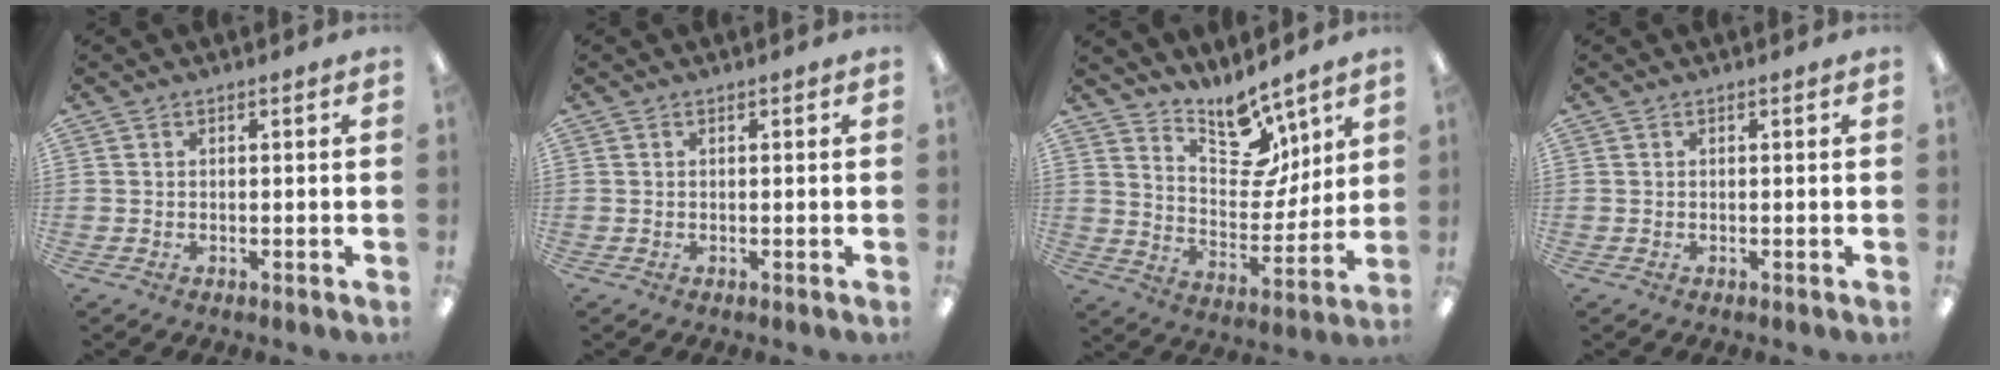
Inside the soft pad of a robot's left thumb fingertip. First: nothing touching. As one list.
[{"total": 0.0}, {"total": 13.3, "force": [10.5, 6.0, 5.5], "torque": [-0.075, -0.082, 0.192]}, {"total": 0.0}]